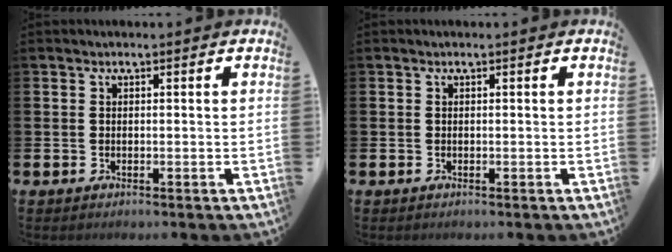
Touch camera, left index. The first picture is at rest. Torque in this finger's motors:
{"motor_torque": [-0.04, -0.02, 0.00, 0.00]}